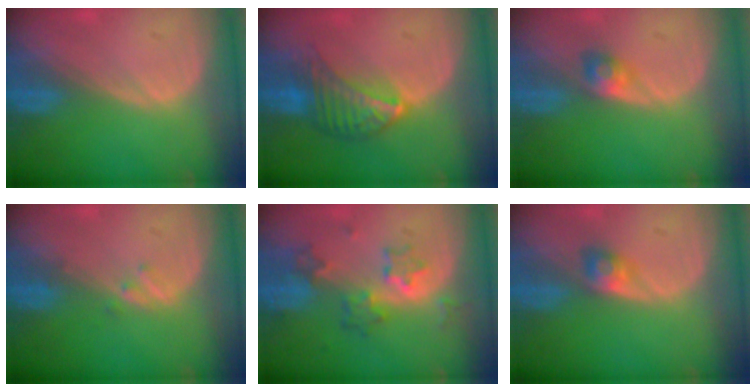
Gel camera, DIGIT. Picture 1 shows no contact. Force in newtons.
{"total": 7.1, "press": 6.4, "slide": 3.1}
{"total": 2.4, "press": 2.3, "slide": 0.7}
{"total": 1.1, "press": 1.1, "slide": 0.1}
{"total": 6.4, "press": 5.9, "slide": 2.7}
{"total": 2.5, "press": 2.4, "slide": 0.8}